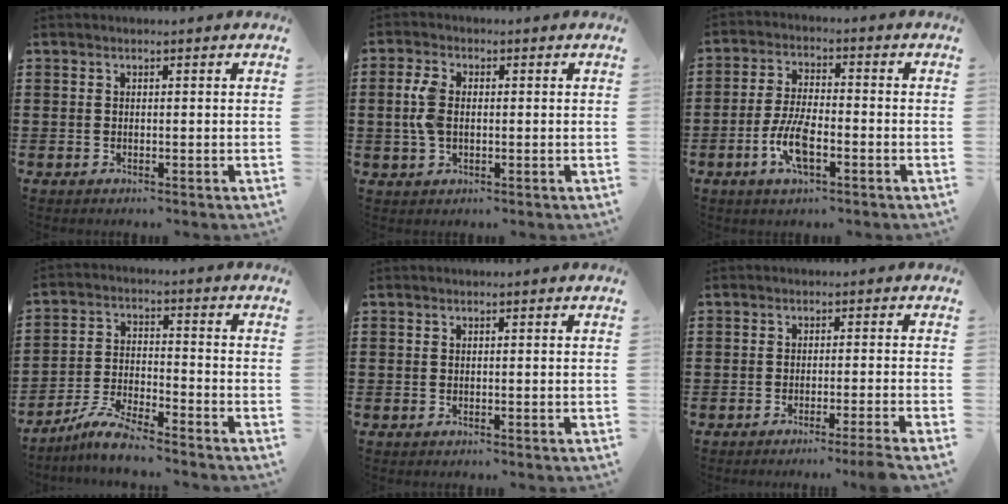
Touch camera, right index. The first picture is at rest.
{"total": 4.8, "force": [0.2, 2.8, 3.9], "torque": [-0.101, 0.002, -0.004]}
{"total": 7.1, "force": [-2.8, 2.5, 6.1], "torque": [-0.141, -0.011, -0.056]}
{"total": 6.0, "force": [-5.5, 0.5, 2.4], "torque": [-0.061, -0.004, -0.109]}
{"total": 0.0}
{"total": 2.4, "force": [-1.7, -0.8, 1.4], "torque": [-0.023, -0.007, -0.033]}